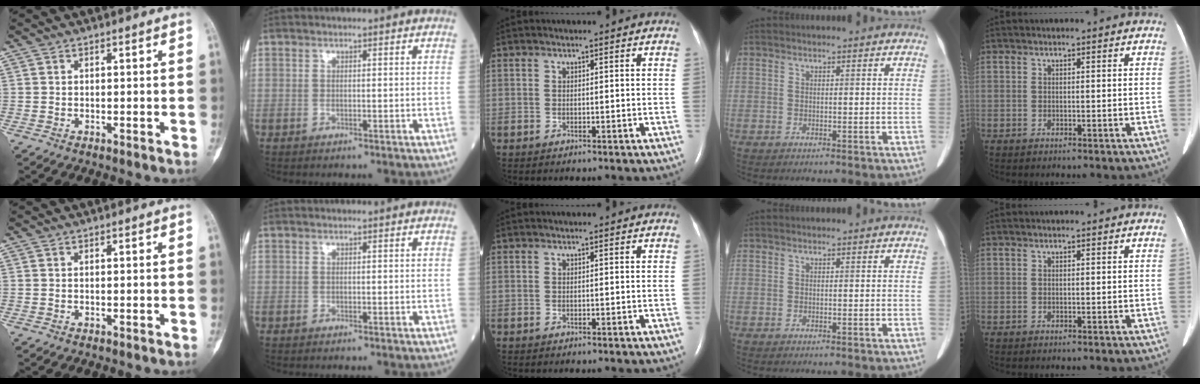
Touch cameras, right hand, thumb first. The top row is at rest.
{}